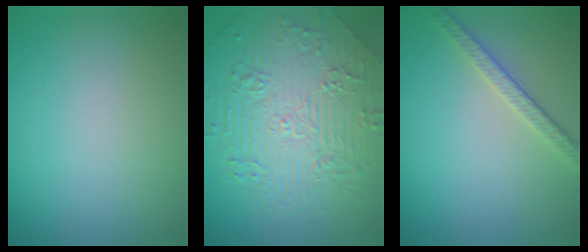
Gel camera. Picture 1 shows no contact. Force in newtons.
{"total": 6.1, "press": 5.5, "slide": 2.6}
{"total": 2.6, "press": 2.5, "slide": 0.8}